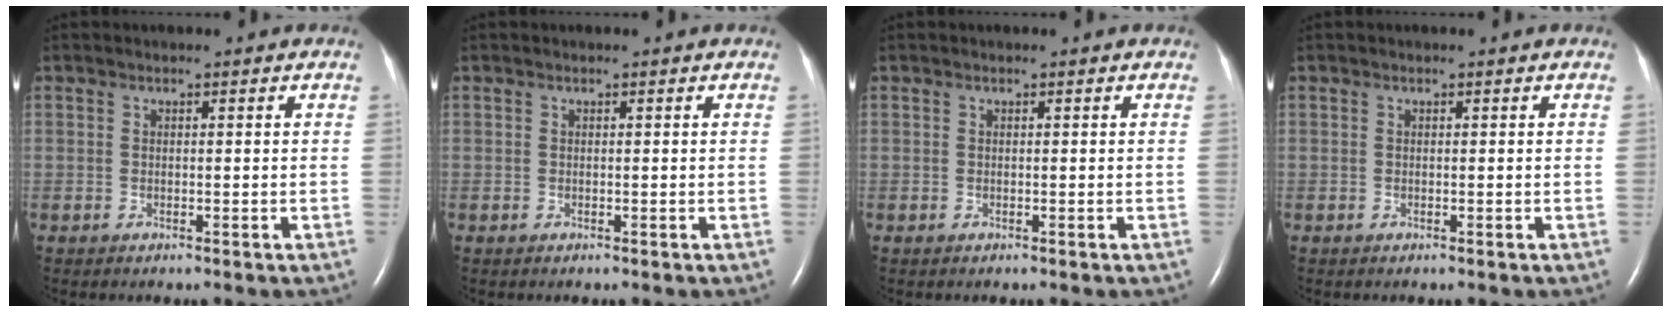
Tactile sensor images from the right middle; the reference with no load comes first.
{"total": 0.0}
{"total": 0.0}
{"total": 0.0}